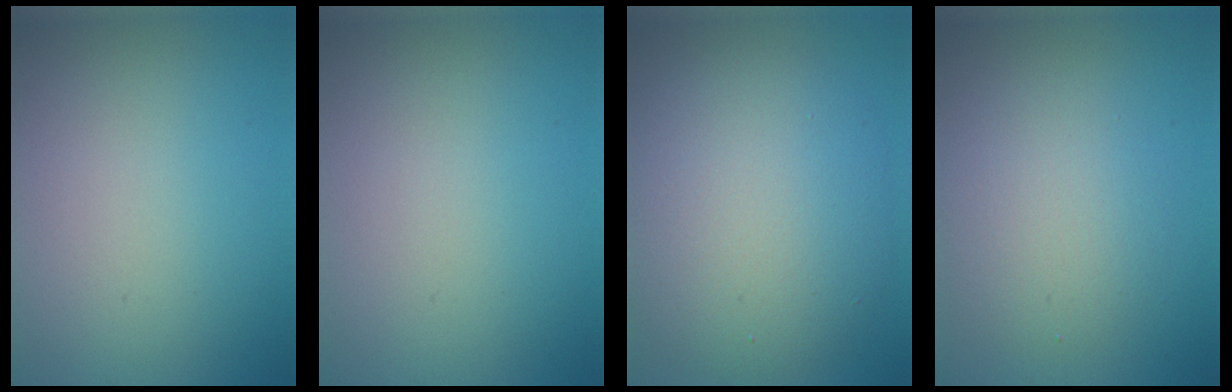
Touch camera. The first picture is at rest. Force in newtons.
{"total": 0.0}
{"total": 9.3, "press": 9.3, "slide": 0.6}
{"total": 3.5, "press": 3.5, "slide": 0.1}